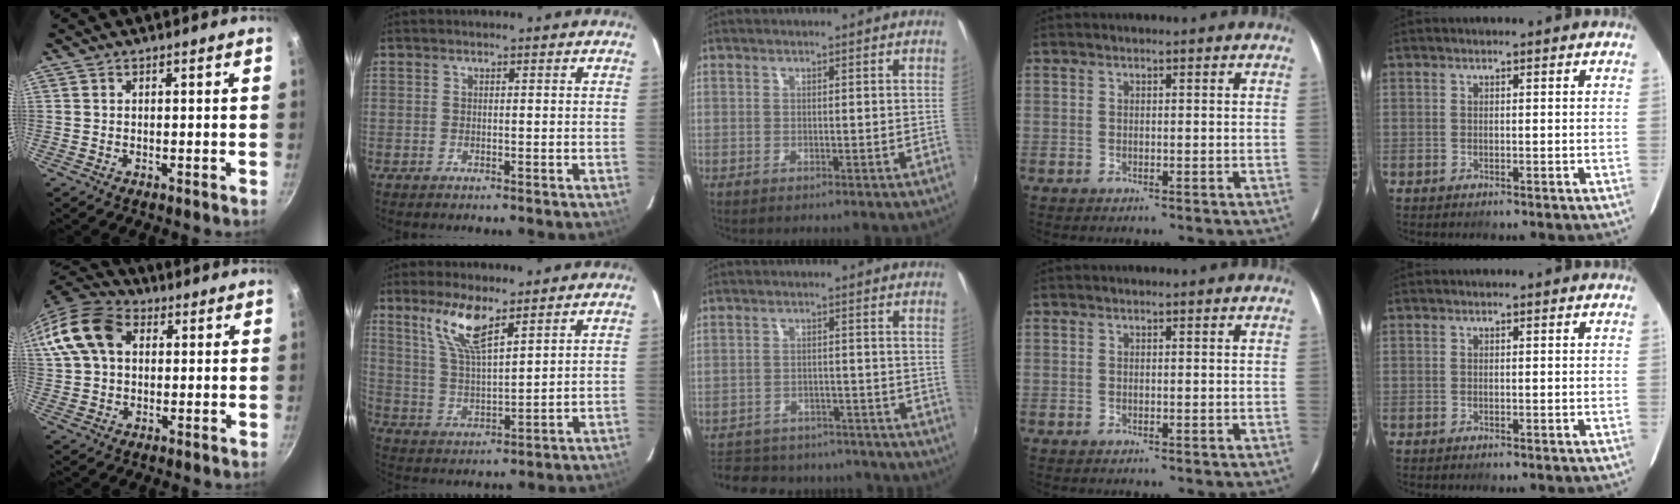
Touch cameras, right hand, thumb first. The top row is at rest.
{"thumb": {"total": 14.2, "force": [3.6, 10.0, 9.4], "torque": [-0.176, 0.026, 0.050]}, "index": {"total": 9.3, "force": [6.0, 2.3, 6.8], "torque": [-0.135, 0.002, 0.125]}, "middle": {"total": 20.1, "force": [-17.0, 8.2, 6.9], "torque": [-0.155, 0.024, -0.215]}}